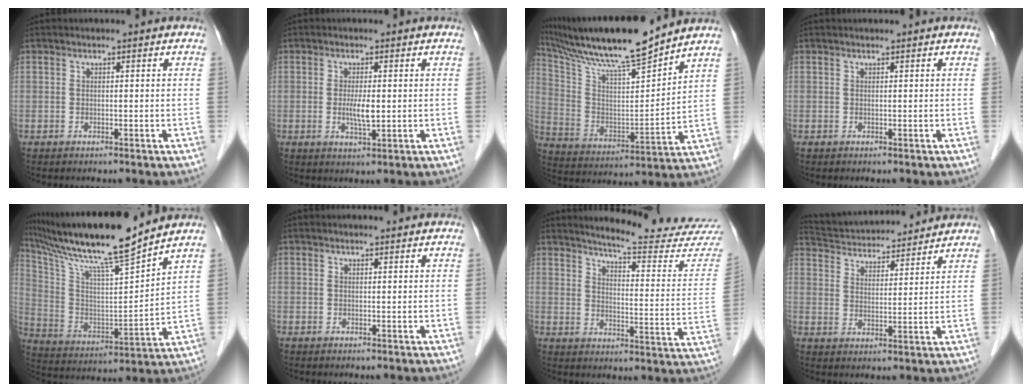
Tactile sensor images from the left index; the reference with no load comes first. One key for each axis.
{"total": 3.1, "fx": -0.3, "fy": 0.6, "fz": 3.1, "tx": -0.061, "ty": -0.008, "tz": -0.003}
{"total": 18.1, "fx": 15.6, "fy": 0.1, "fz": 9.2, "tx": -0.172, "ty": 0.005, "tz": 0.273}
{"total": 0.0}
{"total": 18.8, "fx": 15.8, "fy": -0.4, "fz": 10.3, "tx": -0.192, "ty": 0.000, "tz": 0.273}
{"total": 1.9, "fx": 1.8, "fy": 0.1, "fz": 0.4, "tx": -0.009, "ty": 0.005, "tz": 0.020}
{"total": 20.0, "fx": 19.1, "fy": -0.2, "fz": 5.7, "tx": -0.077, "ty": -0.120, "tz": 0.223}
{"total": 15.3, "fx": 14.5, "fy": 2.5, "fz": 4.1, "tx": -0.074, "ty": 0.028, "tz": 0.225}